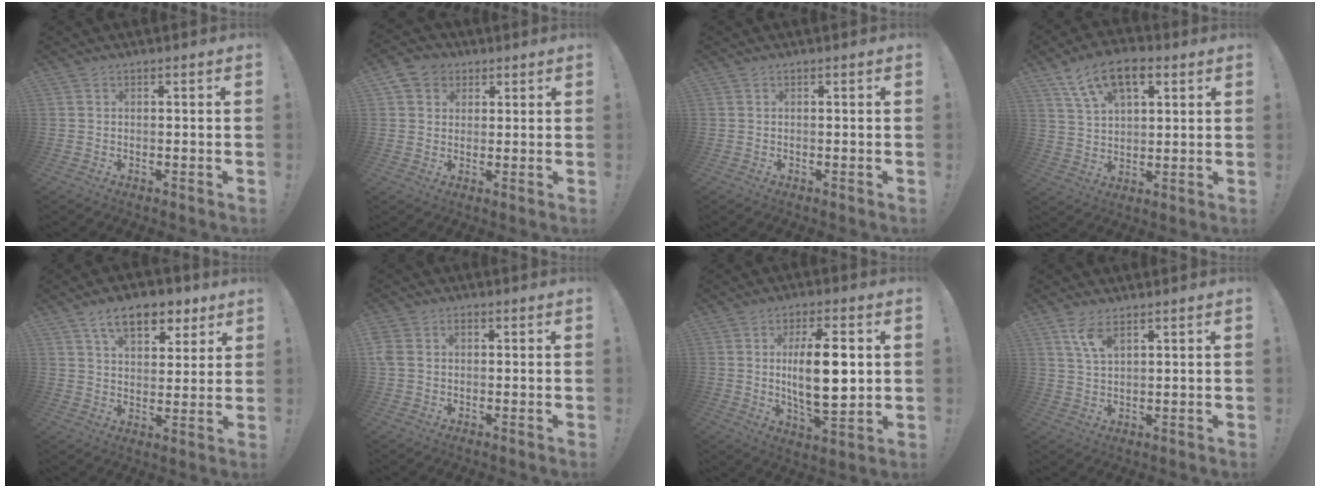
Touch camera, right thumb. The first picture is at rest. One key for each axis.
{"total": 6.2, "fx": 2.7, "fy": 5.3, "fz": 1.9, "tx": -0.026, "ty": -0.007, "tz": 0.054}
{"total": 0.0}
{"total": 13.1, "fx": 6.6, "fy": 6.9, "fz": 9.0, "tx": -0.157, "ty": -0.018, "tz": 0.120}
{"total": 12.7, "fx": 7.4, "fy": 6.9, "fz": 7.7, "tx": -0.113, "ty": -0.032, "tz": 0.132}
{"total": 4.3, "fx": 0.6, "fy": 3.4, "fz": 2.5, "tx": -0.061, "ty": 0.003, "tz": 0.013}
{"total": 15.5, "fx": 2.0, "fy": 5.5, "fz": 14.4, "tx": -0.243, "ty": -0.012, "tz": 0.021}
{"total": 6.1, "fx": 3.6, "fy": 2.4, "fz": 4.3, "tx": -0.073, "ty": -0.016, "tz": 0.065}